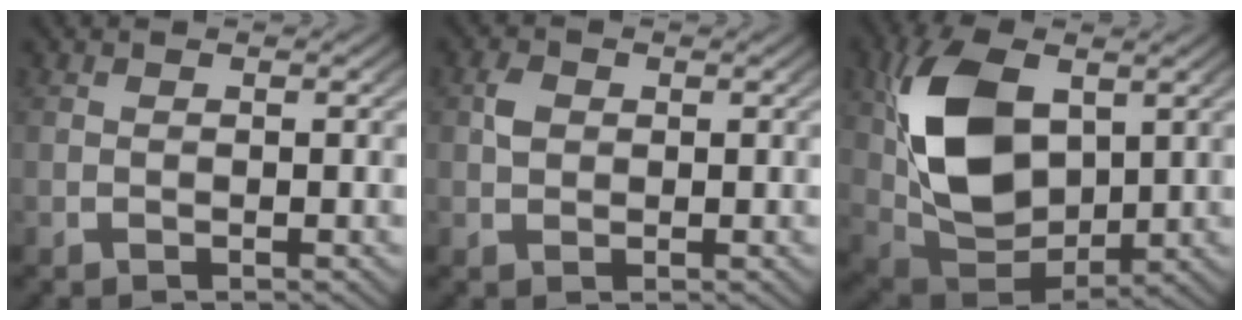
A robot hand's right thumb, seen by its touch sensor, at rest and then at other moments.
{"total": 1.7, "force": [0.4, 1.4, 1.0], "torque": [-0.022, -0.004, 0.009]}
{"total": 11.2, "force": [1.3, 7.0, 8.6], "torque": [-0.201, -0.029, 0.036]}